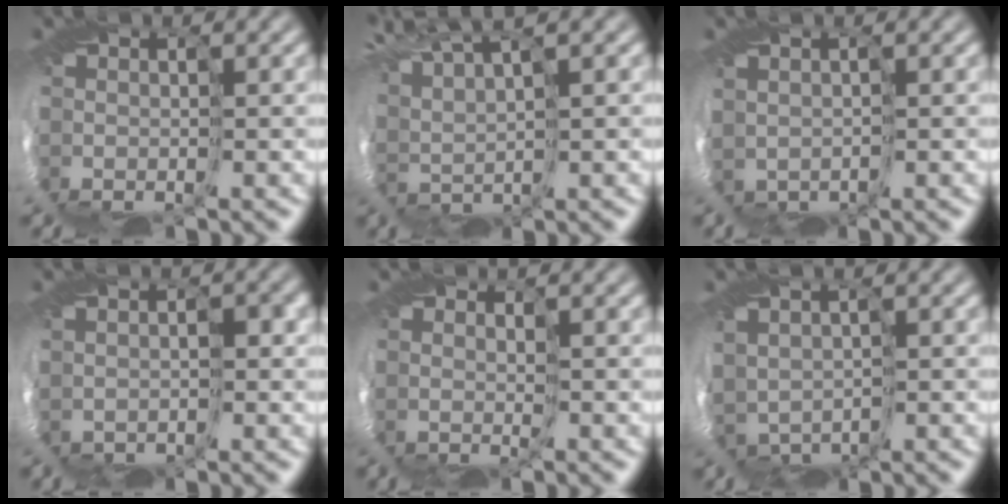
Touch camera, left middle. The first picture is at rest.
{"total": 5.2, "force": [4.9, -0.4, 1.7], "torque": [-0.066, 0.022, 0.084]}
{"total": 0.7, "force": [0.5, 0.5, -0.2], "torque": [-0.003, 0.000, 0.011]}
{"total": 1.3, "force": [-0.1, 0.9, 0.9], "torque": [-0.012, 0.014, 0.006]}
{"total": 1.2, "force": [0.4, -0.9, -0.6], "torque": [0.002, 0.000, 0.005]}
{"total": 2.4, "force": [0.3, 2.1, 1.0], "torque": [-0.027, -0.005, 0.013]}